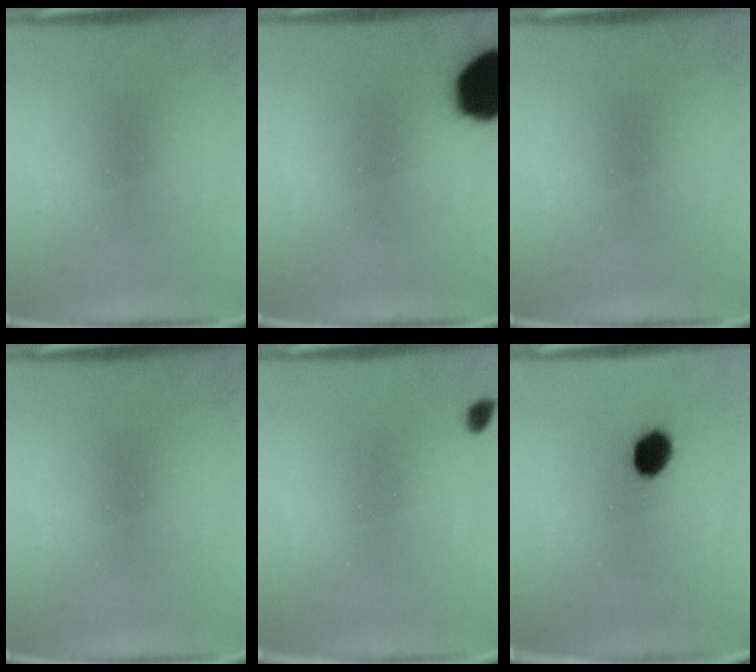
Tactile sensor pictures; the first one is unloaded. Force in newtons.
{"total": 17.8}
{"total": 0.0}
{"total": 0.0}
{"total": 1.1}
{"total": 5.6}